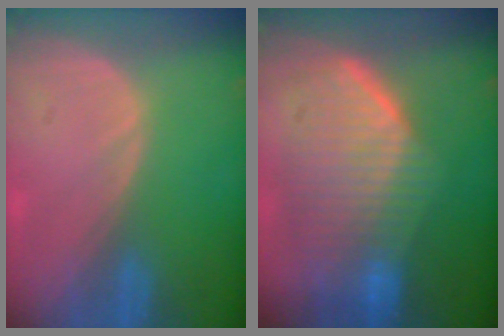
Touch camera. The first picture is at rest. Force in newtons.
{"total": 9.7, "press": 9.1, "slide": 3.4}